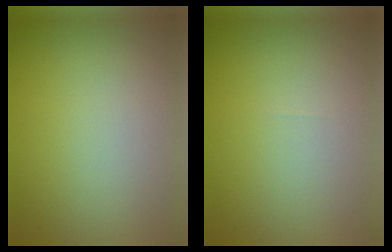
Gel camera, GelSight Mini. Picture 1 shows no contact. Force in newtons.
{"total": 0.0}